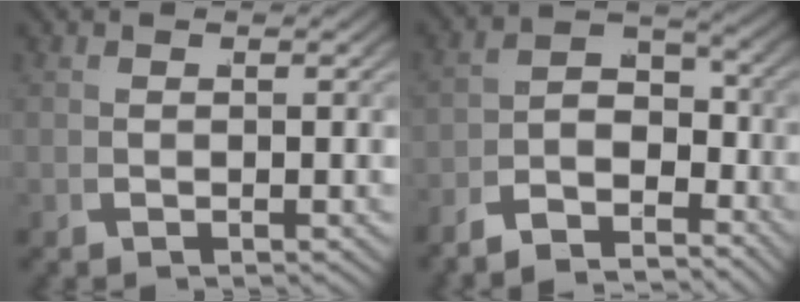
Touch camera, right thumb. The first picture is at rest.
{"total": 7.5, "force": [-4.1, 4.6, 4.3], "torque": [-0.058, -0.017, -0.076]}